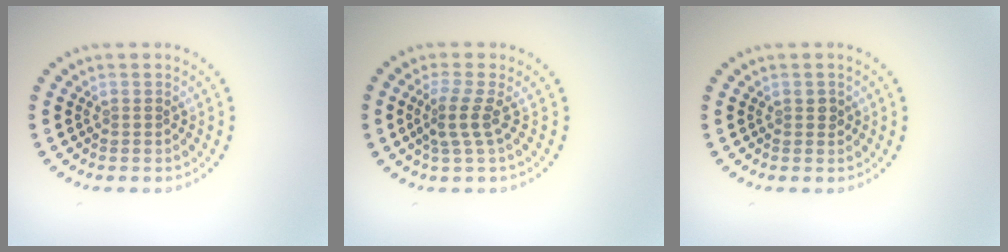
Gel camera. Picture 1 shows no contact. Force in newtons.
{"total": 2.4, "press": 1.7, "slide": 1.8}
{"total": 0.8, "press": 0.8, "slide": 0.3}